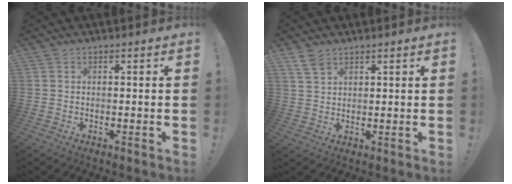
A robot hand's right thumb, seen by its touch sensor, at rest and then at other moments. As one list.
[{"total": 4.3, "force": [3.1, 2.3, 1.8], "torque": [-0.032, -0.016, 0.059]}]